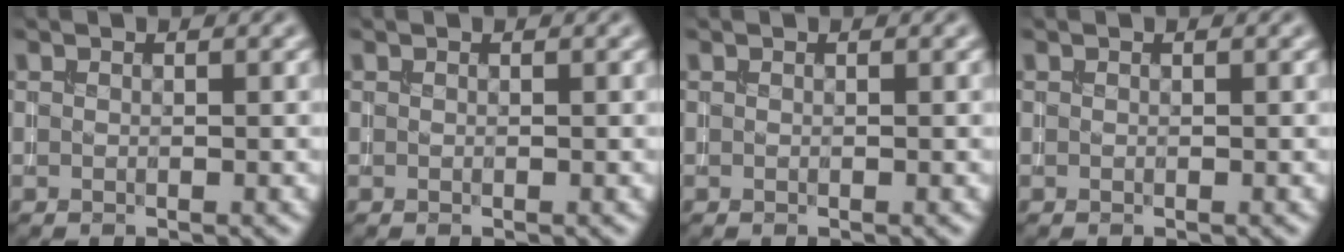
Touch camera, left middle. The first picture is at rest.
{"total": 0.0}
{"total": 0.0}
{"total": 0.0}